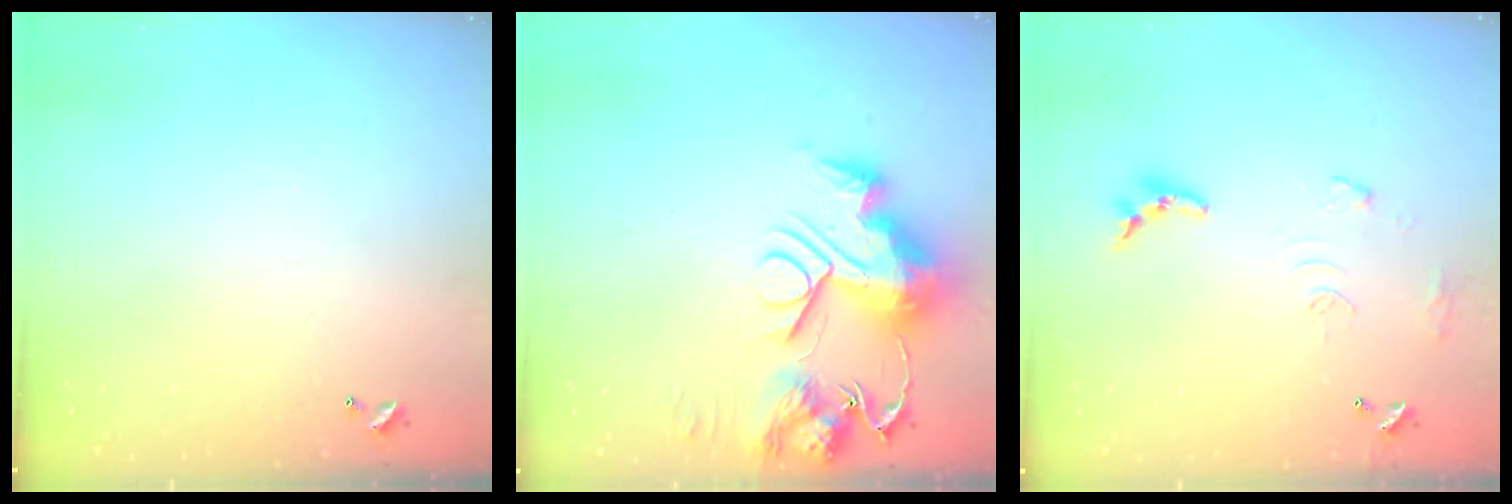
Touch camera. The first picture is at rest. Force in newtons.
{"total": 14.3, "press": 14.2, "slide": 1.6}
{"total": 10.1, "press": 10.0, "slide": 0.8}